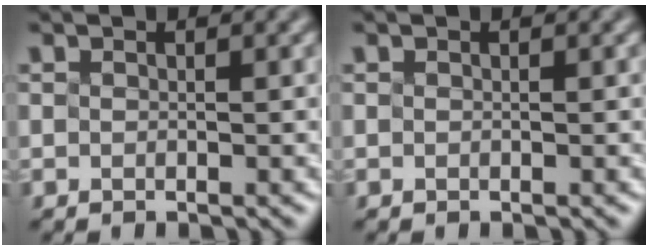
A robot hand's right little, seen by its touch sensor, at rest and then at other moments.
{"total": 0.0}